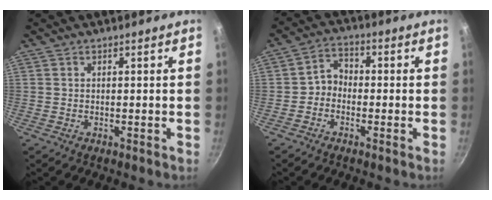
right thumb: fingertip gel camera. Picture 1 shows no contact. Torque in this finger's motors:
{"motor_torque": [-0.24, -0.26, -0.01, 0.15, 0.10]}